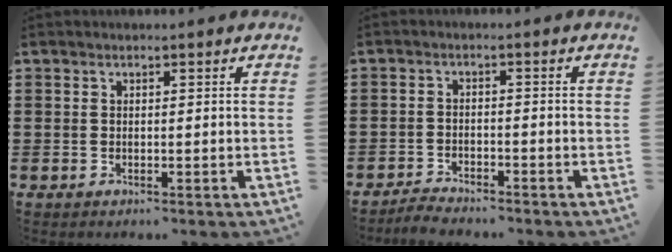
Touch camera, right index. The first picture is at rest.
{"total": 2.6, "force": [-2.6, 0.2, 0.1], "torque": [-0.008, 0.002, -0.053]}